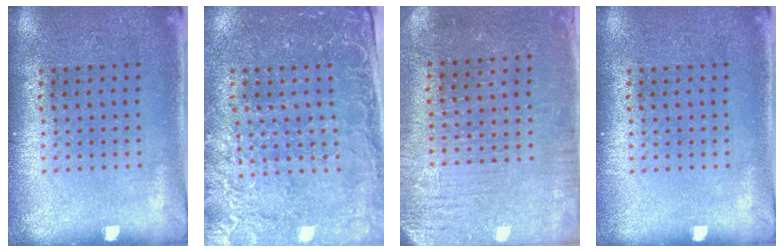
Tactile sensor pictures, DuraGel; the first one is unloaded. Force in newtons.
{"total": 3.1, "press": 2.9, "slide": 1.0}
{"total": 3.1, "press": 2.8, "slide": 1.3}
{"total": 0.0}